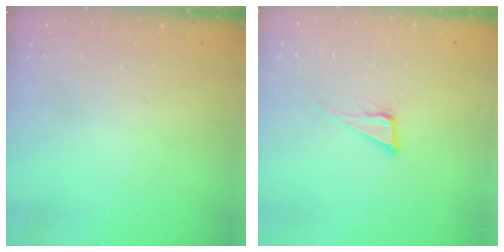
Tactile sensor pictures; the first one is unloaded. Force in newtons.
{"total": 7.4, "press": 6.9, "slide": 2.6}